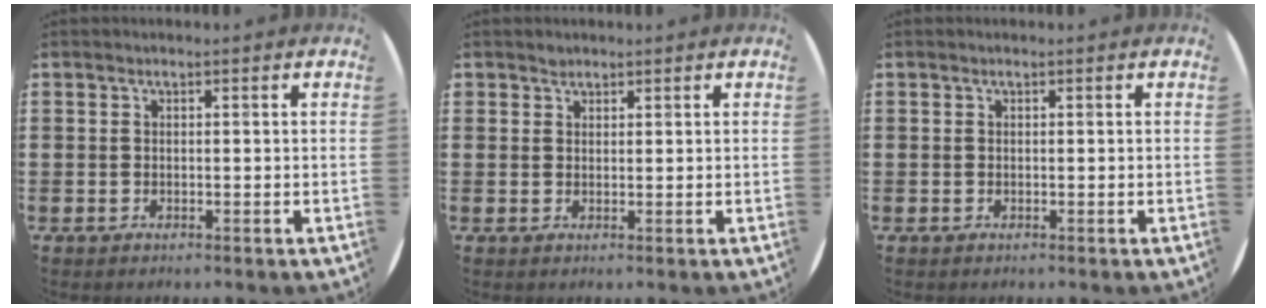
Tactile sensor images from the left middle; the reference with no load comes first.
{"total": 1.1, "force": [1.0, 0.5, 0.0], "torque": [0.007, -0.002, 0.018]}
{"total": 0.0}